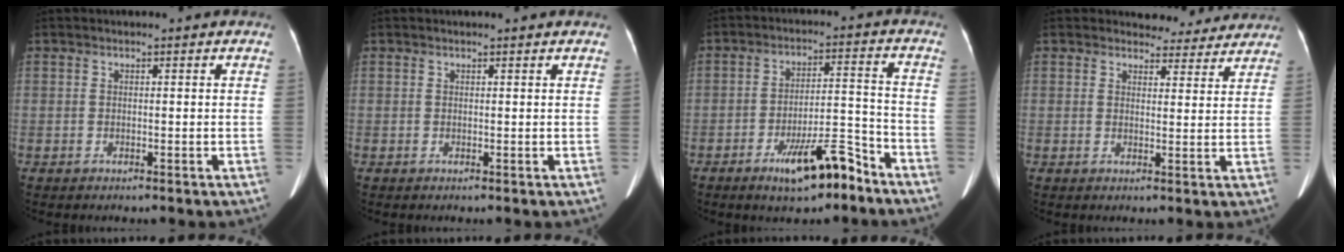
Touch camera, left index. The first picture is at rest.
{"total": 0.7, "force": [0.6, 0.0, 0.3], "torque": [-0.005, 0.004, 0.008]}
{"total": 10.1, "force": [-7.0, 2.2, 6.9], "torque": [-0.110, 0.006, -0.111]}
{"total": 6.3, "force": [5.9, 2.1, -0.1], "torque": [0.014, -0.003, 0.058]}